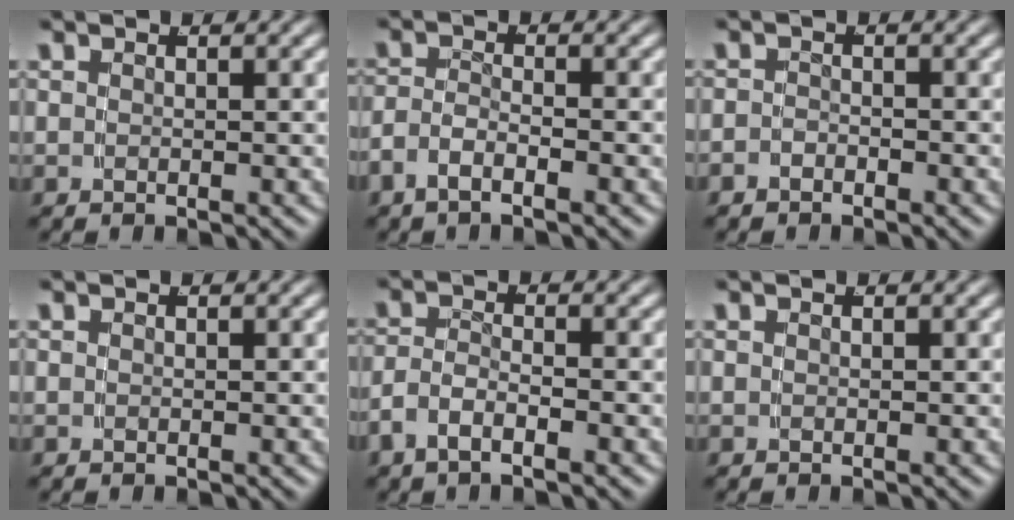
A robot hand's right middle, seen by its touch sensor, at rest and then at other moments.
{"total": 2.6, "force": [-1.6, 1.1, 1.7], "torque": [-0.039, -0.007, -0.030]}
{"total": 1.5, "force": [-1.3, 0.8, 0.0], "torque": [-0.001, -0.009, -0.022]}
{"total": 0.0}
{"total": 2.9, "force": [-1.6, 1.5, 1.9], "torque": [-0.042, -0.006, -0.030]}
{"total": 0.0}